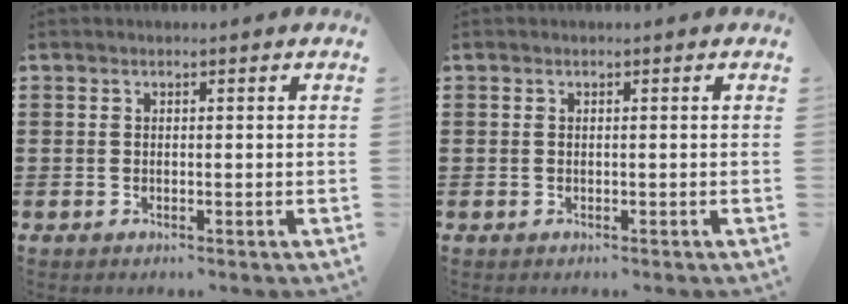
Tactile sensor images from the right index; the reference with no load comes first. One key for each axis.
{"total": 0.0}